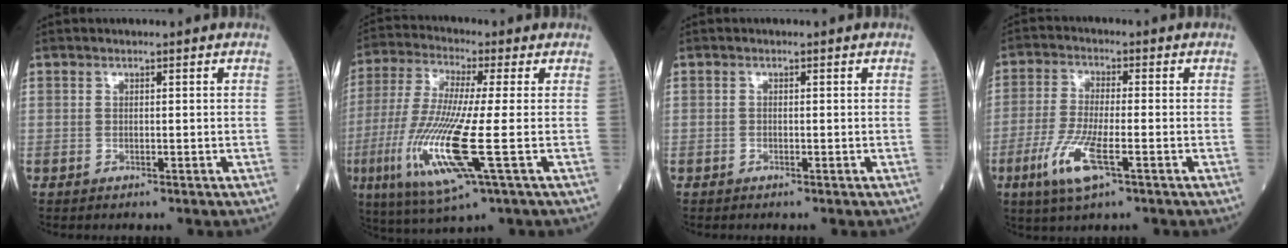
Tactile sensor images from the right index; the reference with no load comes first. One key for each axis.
{"total": 15.4, "fx": -3.9, "fy": 0.8, "fz": 14.9, "tx": -0.325, "ty": -0.027, "tz": -0.076}
{"total": 0.0}
{"total": 8.4, "fx": -3.6, "fy": 1.4, "fz": 7.4, "tx": -0.162, "ty": -0.018, "tz": -0.069}